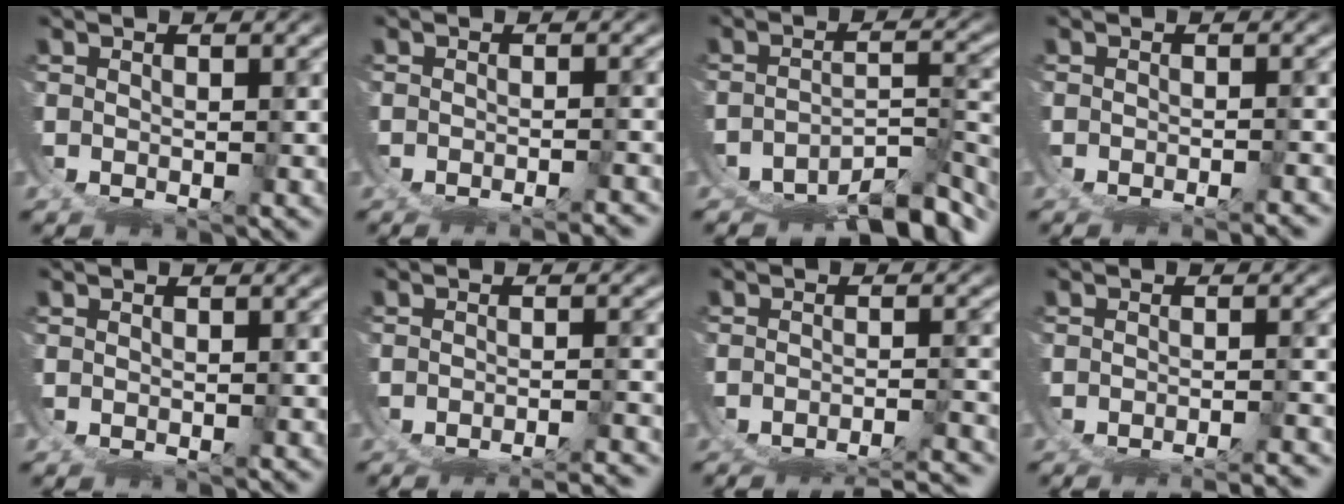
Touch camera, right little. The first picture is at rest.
{"total": 2.9, "force": [-2.6, 0.7, 1.1], "torque": [-0.009, -0.001, -0.039]}
{"total": 7.5, "force": [-6.0, 3.1, 3.3], "torque": [-0.045, -0.020, -0.080]}
{"total": 2.5, "force": [-2.3, 0.6, 1.0], "torque": [-0.008, 0.001, -0.035]}
{"total": 0.0}
{"total": 5.1, "force": [-4.4, 1.7, 1.9], "torque": [-0.027, -0.013, -0.060]}
{"total": 6.8, "force": [-5.8, 2.5, 2.5], "torque": [-0.037, -0.021, -0.076]}
{"total": 4.0, "force": [-3.5, 1.2, 1.5], "torque": [-0.018, -0.007, -0.049]}